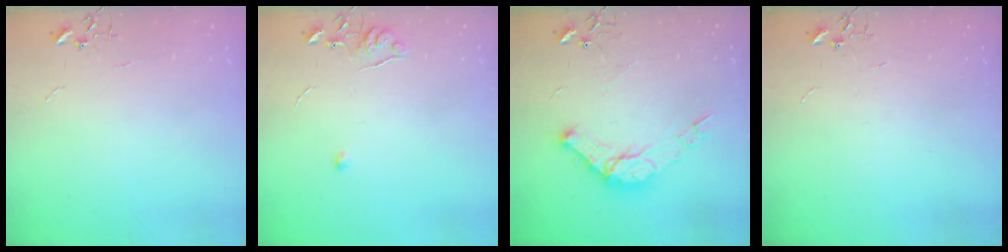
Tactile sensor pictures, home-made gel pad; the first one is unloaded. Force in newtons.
{"total": 5.7, "press": 5.7, "slide": 0.8}
{"total": 13.5, "press": 13.5, "slide": 1.2}
{"total": 0.0}